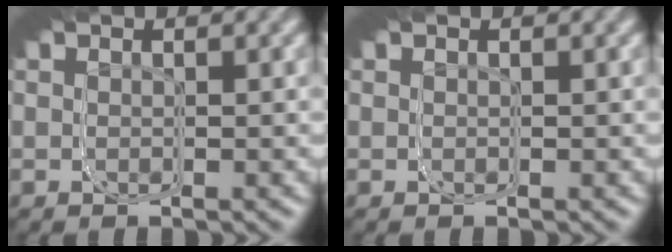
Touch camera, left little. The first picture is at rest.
{"total": 0.0}